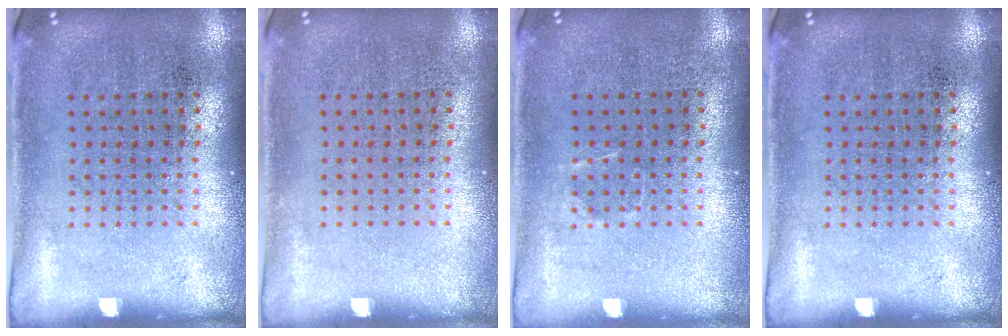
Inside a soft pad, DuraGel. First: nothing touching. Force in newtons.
{"total": 0.0}
{"total": 0.5, "press": 0.5, "slide": 0.2}
{"total": 0.0}